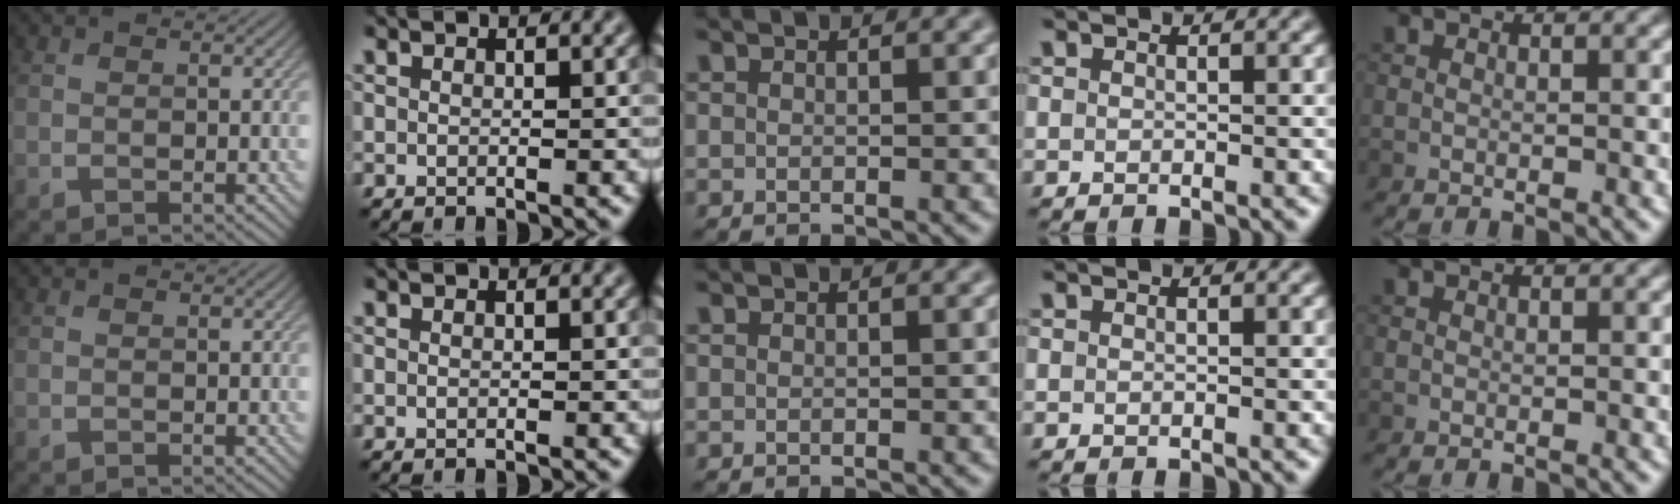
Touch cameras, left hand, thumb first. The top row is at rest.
{}